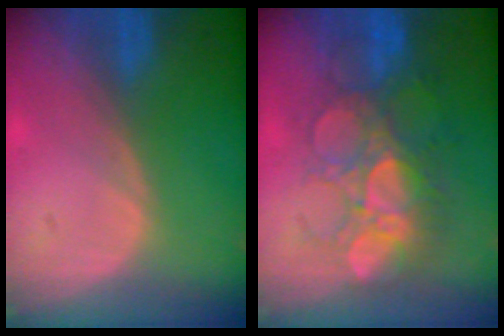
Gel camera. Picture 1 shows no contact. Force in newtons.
{"total": 9.1, "press": 8.9, "slide": 1.9}